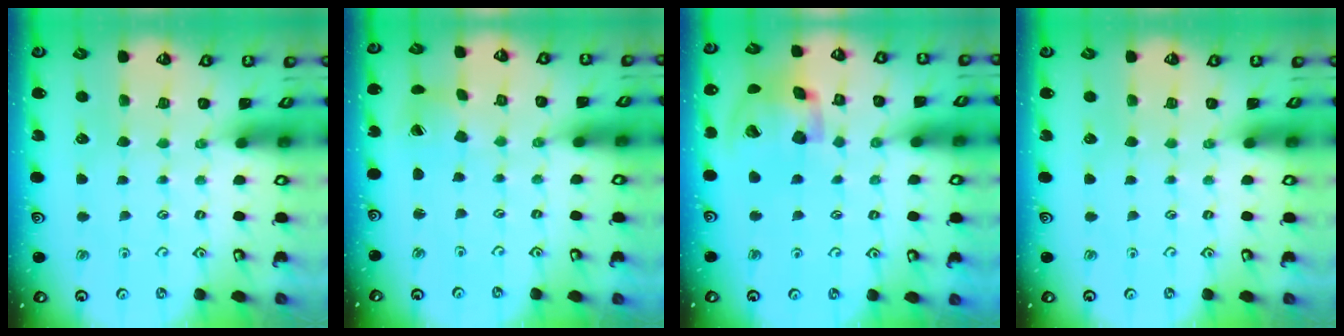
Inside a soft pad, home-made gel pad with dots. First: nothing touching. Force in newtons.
{"total": 3.0, "press": 3.0, "slide": 0.2}
{"total": 19.1, "press": 18.9, "slide": 2.9}
{"total": 0.0}